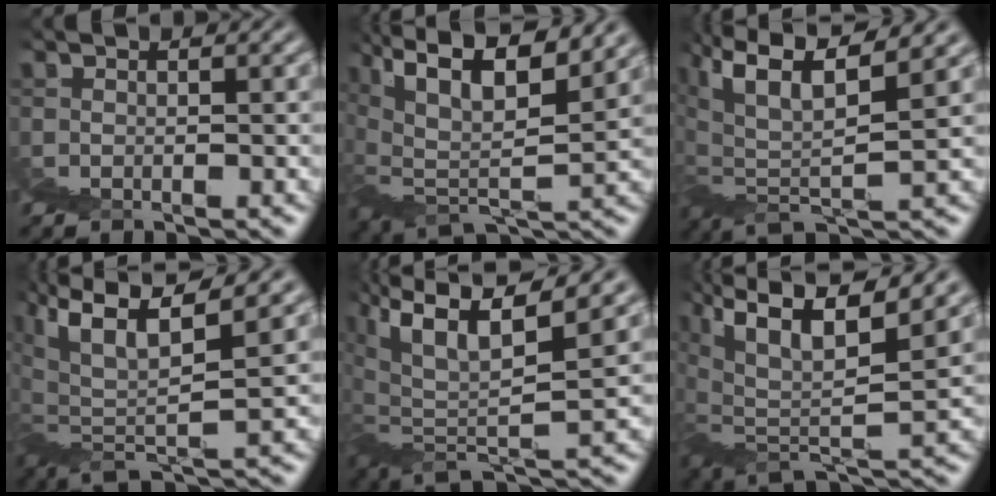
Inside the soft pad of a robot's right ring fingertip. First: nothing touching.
{"total": 6.8, "force": [4.2, 2.4, 4.8], "torque": [-0.092, 0.009, 0.069]}
{"total": 4.4, "force": [2.8, 0.4, 3.3], "torque": [-0.058, 0.013, 0.043]}
{"total": 4.2, "force": [2.6, 0.0, 3.3], "torque": [-0.054, 0.013, 0.041]}
{"total": 4.1, "force": [2.6, -0.3, 3.2], "torque": [-0.054, 0.013, 0.042]}
{"total": 4.8, "force": [3.3, 0.3, 3.4], "torque": [-0.062, 0.011, 0.055]}